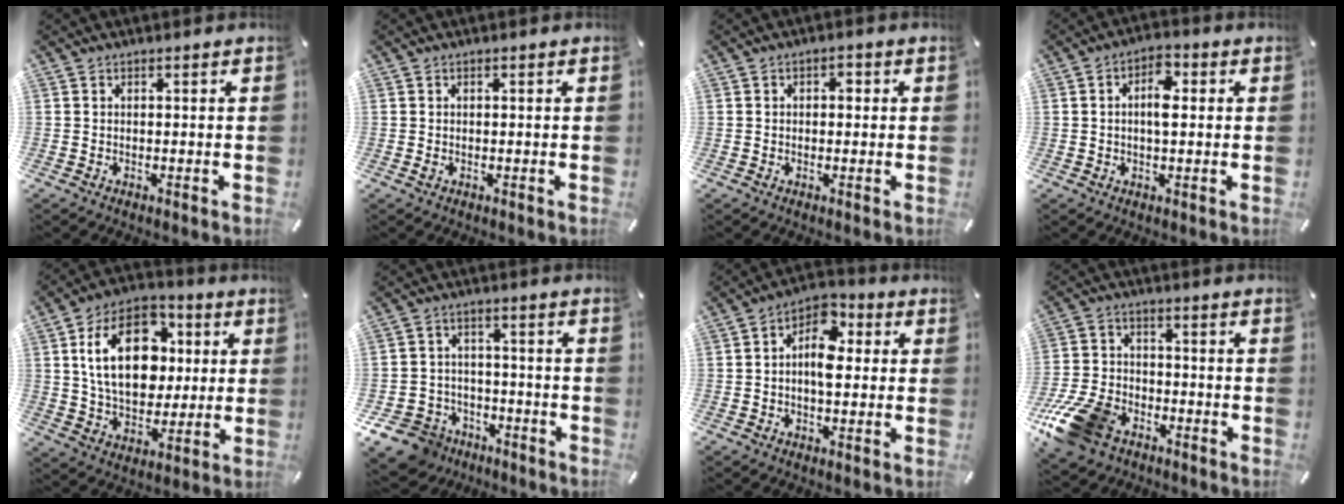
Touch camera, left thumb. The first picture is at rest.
{"total": 0.8, "force": [-0.1, 0.6, 0.5], "torque": [-0.009, 0.001, -0.002]}
{"total": 2.1, "force": [-0.3, 1.7, 1.1], "torque": [-0.015, 0.007, -0.012]}
{"total": 5.7, "force": [0.7, 3.0, 4.8], "torque": [-0.070, 0.002, 0.005]}
{"total": 19.2, "force": [3.5, 13.5, 13.2], "torque": [-0.235, 0.010, 0.061]}
{"total": 9.6, "force": [-6.1, 7.1, 2.2], "torque": [-0.062, 0.042, -0.113]}
{"total": 8.6, "force": [0.7, 5.6, 6.5], "torque": [-0.095, -0.004, 0.009]}
{"total": 13.8, "force": [-8.0, 8.9, 6.9], "torque": [-0.140, 0.051, -0.143]}